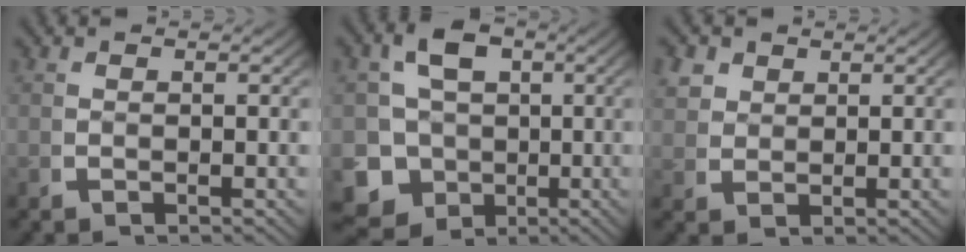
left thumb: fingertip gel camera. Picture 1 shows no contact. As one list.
[{"total": 14.5, "force": [-4.1, 12.8, 5.4], "torque": [-0.127, -0.059, -0.063]}, {"total": 3.5, "force": [2.2, 2.3, 1.4], "torque": [-0.033, 0.000, 0.048]}]